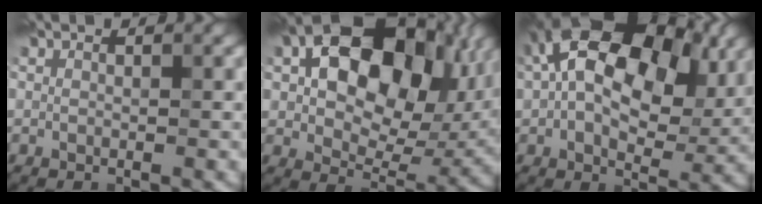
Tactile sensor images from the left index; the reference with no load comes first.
{"total": 16.1, "force": [4.1, 10.0, 11.9], "torque": [-0.166, 0.012, 0.071]}
{"total": 15.5, "force": [4.6, 9.1, 11.7], "torque": [-0.184, 0.035, 0.057]}